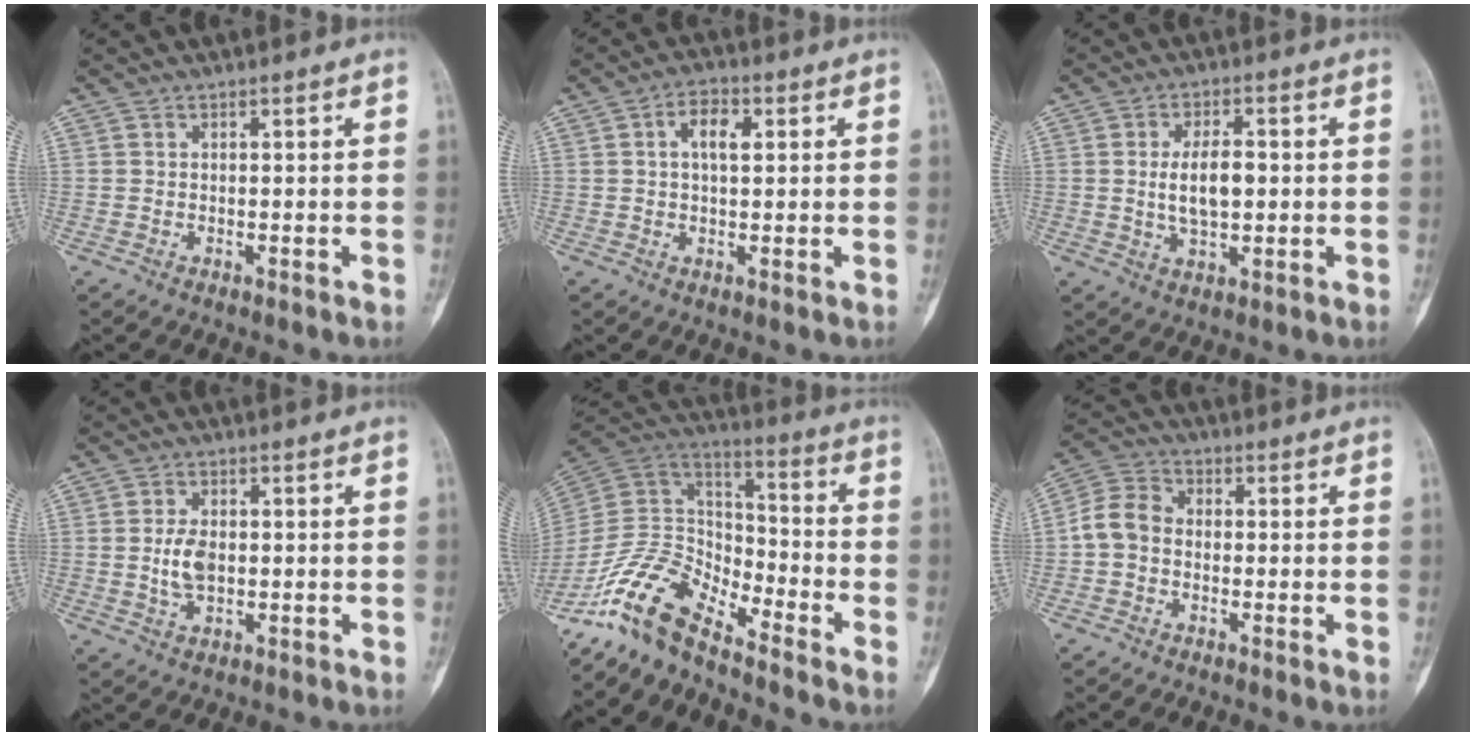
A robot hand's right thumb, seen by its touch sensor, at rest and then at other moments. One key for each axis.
{"total": 5.3, "fx": 1.2, "fy": 2.7, "fz": 4.4, "tx": -0.067, "ty": 0.006, "tz": 0.015}
{"total": 7.4, "fx": 0.2, "fy": 3.7, "fz": 6.4, "tx": -0.108, "ty": 0.002, "tz": 0.004}
{"total": 4.9, "fx": -0.1, "fy": 2.9, "fz": 4.0, "tx": -0.075, "ty": 0.000, "tz": -0.001}
{"total": 12.7, "fx": -10.7, "fy": 4.3, "fz": 5.3, "tx": -0.092, "ty": 0.091, "tz": -0.219}
{"total": 6.6, "fx": -0.9, "fy": 5.2, "fz": 3.9, "tx": -0.065, "ty": 0.022, "tz": -0.033}